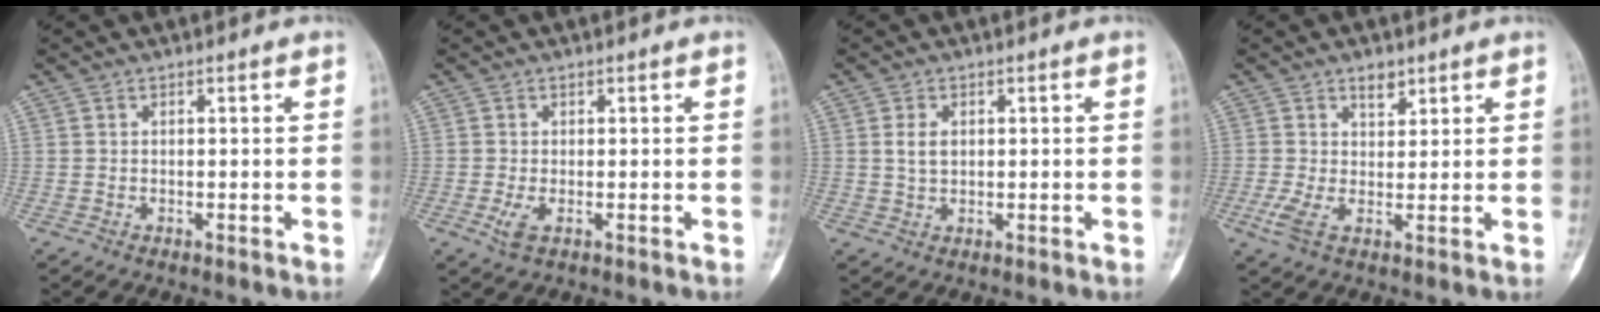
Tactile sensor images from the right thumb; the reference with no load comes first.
{"total": 2.7, "force": [-0.7, 1.3, 2.2], "torque": [-0.051, -0.007, -0.015]}
{"total": 3.0, "force": [0.7, 2.0, 2.2], "torque": [-0.035, -0.002, 0.015]}
{"total": 4.6, "force": [1.7, 2.5, 3.6], "torque": [-0.063, -0.003, 0.031]}